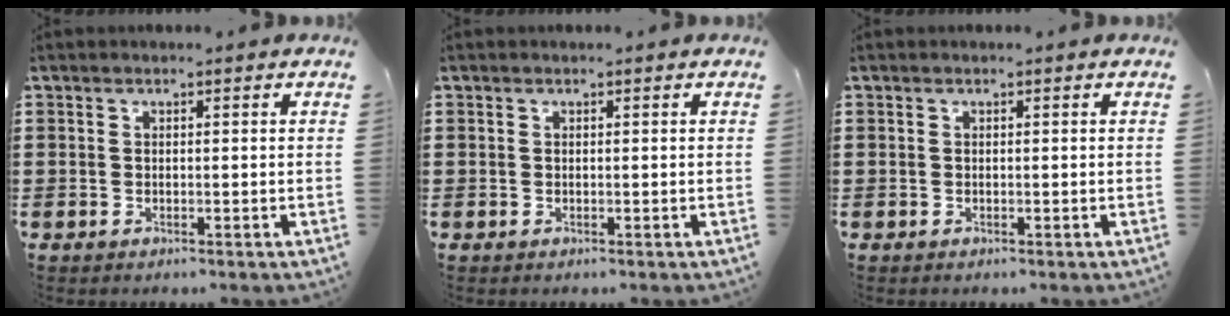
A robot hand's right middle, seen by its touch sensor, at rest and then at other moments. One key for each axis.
{"total": 0.0}
{"total": 0.0}